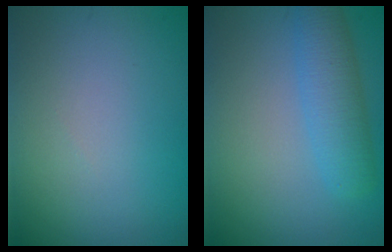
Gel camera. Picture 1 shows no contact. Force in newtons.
{"total": 3.8, "press": 3.8, "slide": 0.2}